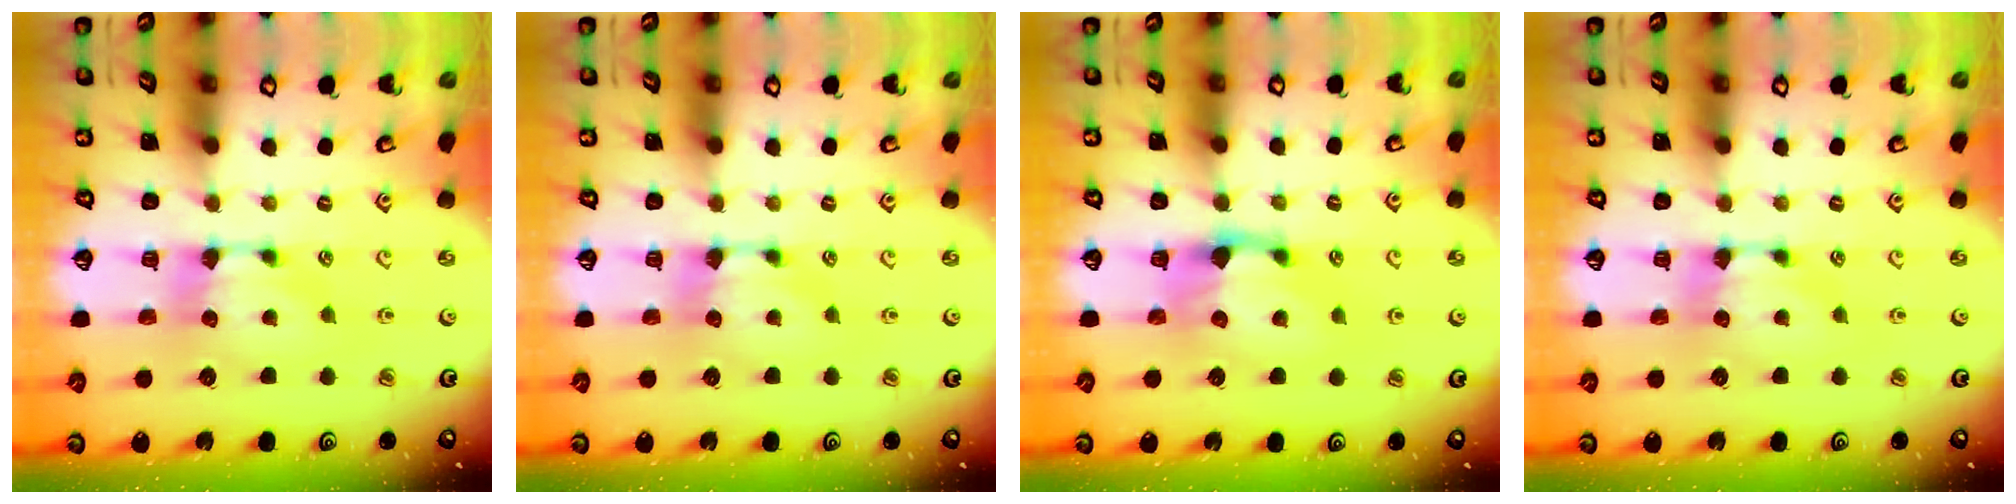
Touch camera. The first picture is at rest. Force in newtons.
{"total": 0.0}
{"total": 1.9, "press": 1.3, "slide": 1.4}
{"total": 0.0}